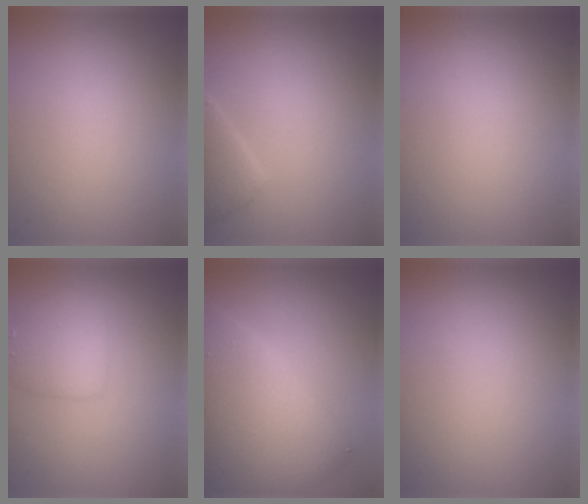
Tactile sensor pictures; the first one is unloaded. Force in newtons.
{"total": 2.3, "press": 2.3, "slide": 0.1}
{"total": 0.0}
{"total": 2.6, "press": 2.6, "slide": 0.0}
{"total": 7.9, "press": 7.9, "slide": 0.4}
{"total": 0.0}